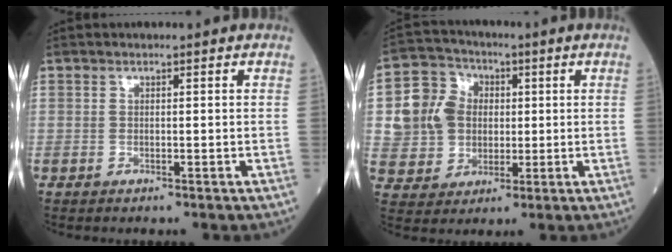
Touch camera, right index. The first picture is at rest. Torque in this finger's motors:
{"motor_torque": [0.47, -0.02, 0.12, 0.05]}